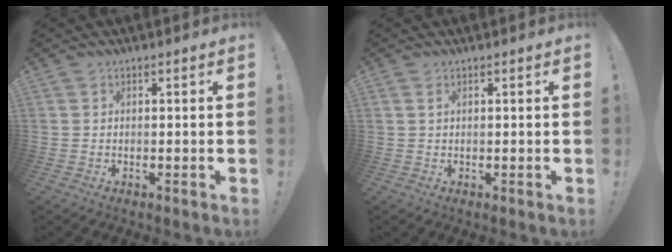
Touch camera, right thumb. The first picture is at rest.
{"total": 1.3, "force": [0.5, 0.6, 1.1], "torque": [-0.014, -0.001, 0.008]}